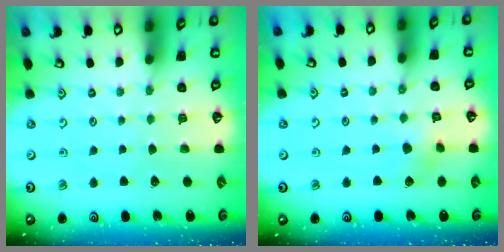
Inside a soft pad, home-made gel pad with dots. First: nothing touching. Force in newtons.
{"total": 4.7, "press": 4.6, "slide": 0.4}